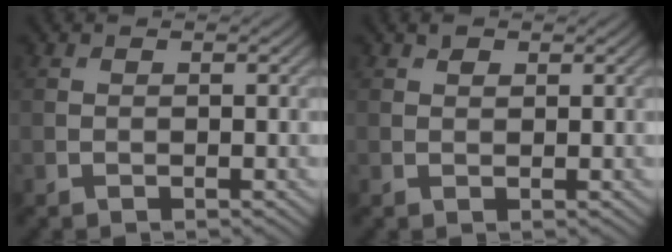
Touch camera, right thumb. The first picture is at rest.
{"total": 1.0, "force": [0.7, 0.6, 0.4], "torque": [-0.007, -0.001, 0.014]}